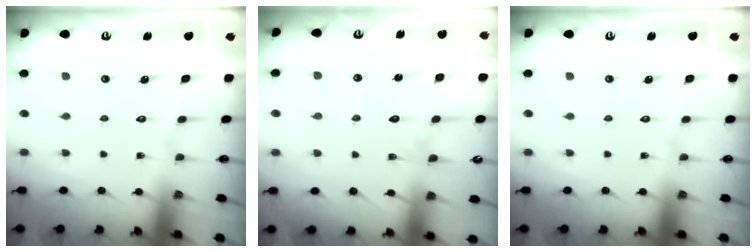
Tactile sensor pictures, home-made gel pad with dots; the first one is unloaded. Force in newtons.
{"total": 12.2, "press": 12.1, "slide": 1.1}
{"total": 0.0}